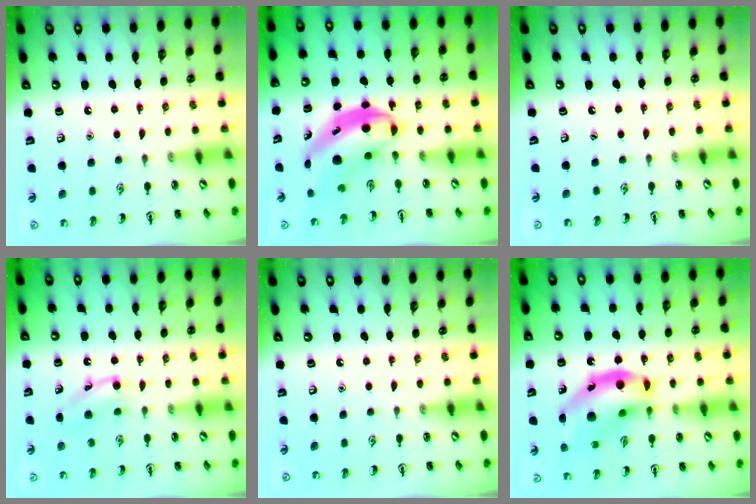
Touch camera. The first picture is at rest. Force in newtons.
{"total": 6.7, "press": 6.5, "slide": 1.6}
{"total": 0.0}
{"total": 6.0, "press": 5.8, "slide": 1.5}
{"total": 0.0}
{"total": 17.4, "press": 16.9, "slide": 4.5}